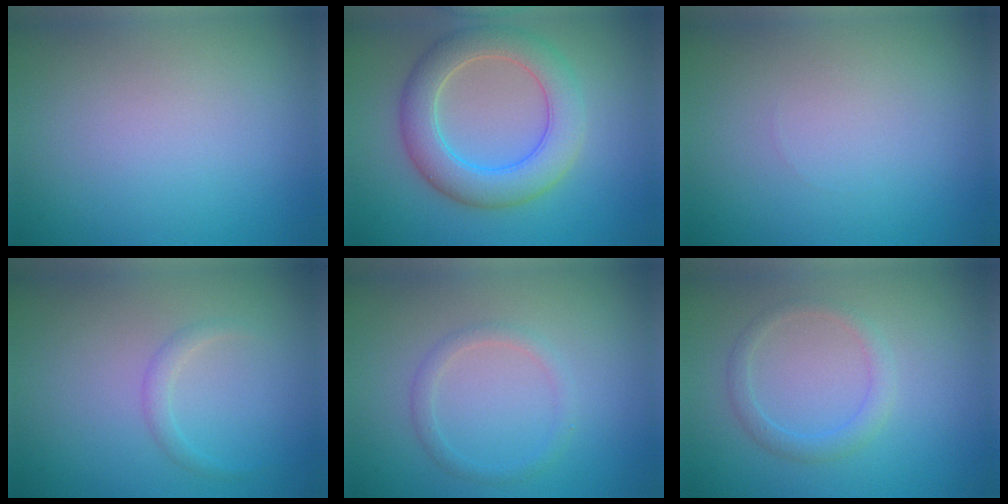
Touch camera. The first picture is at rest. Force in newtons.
{"total": 6.1, "press": 6.1, "slide": 0.4}
{"total": 0.0}
{"total": 1.1, "press": 1.1, "slide": 0.1}
{"total": 1.5, "press": 1.5, "slide": 0.1}
{"total": 1.8, "press": 1.8, "slide": 0.1}